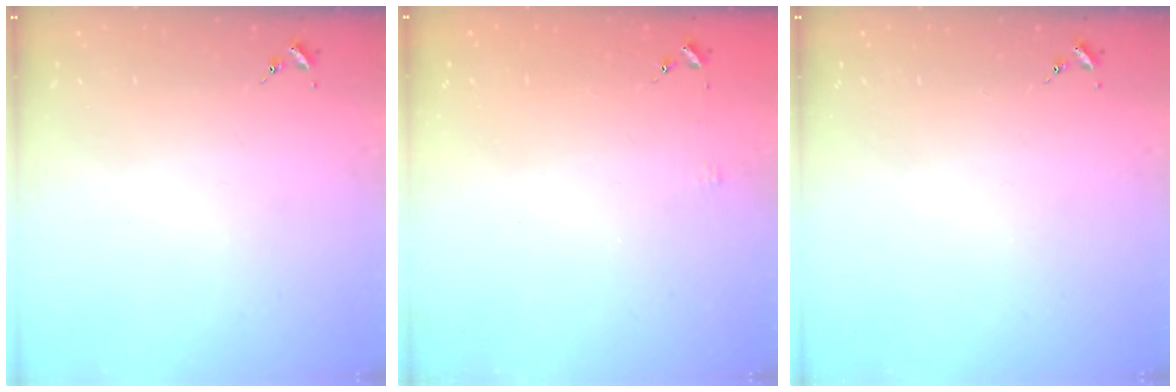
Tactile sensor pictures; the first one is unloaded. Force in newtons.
{"total": 3.3, "press": 3.2, "slide": 0.4}
{"total": 0.0}